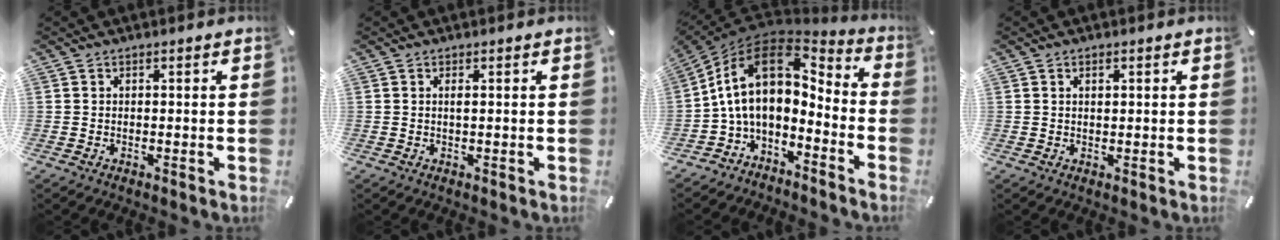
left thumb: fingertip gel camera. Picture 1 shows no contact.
{"total": 0.9, "force": [0.2, 0.1, 0.8], "torque": [-0.017, -0.001, 0.003]}
{"total": 15.2, "force": [1.1, 9.3, 12.0], "torque": [-0.251, -0.013, 0.016]}
{"total": 1.1, "force": [0.4, 0.6, 0.9], "torque": [-0.019, 0.002, 0.007]}